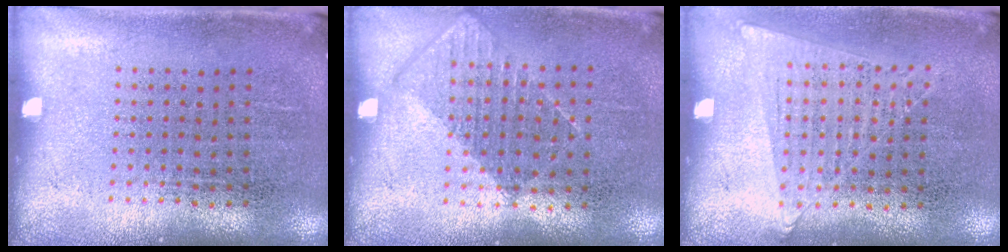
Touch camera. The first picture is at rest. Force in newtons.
{"total": 0.8, "press": 0.8, "slide": 0.4}
{"total": 1.0, "press": 1.0, "slide": 0.4}